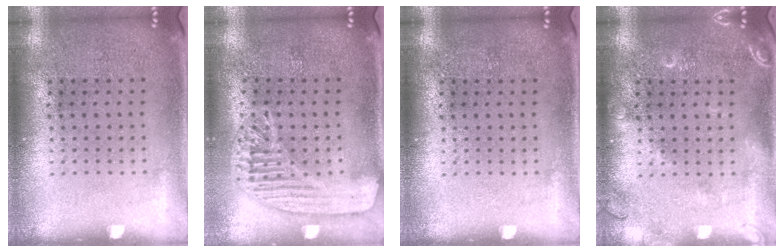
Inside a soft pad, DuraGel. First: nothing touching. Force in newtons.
{"total": 1.6, "press": 1.6, "slide": 0.4}
{"total": 0.0}
{"total": 2.0, "press": 2.0, "slide": 0.3}